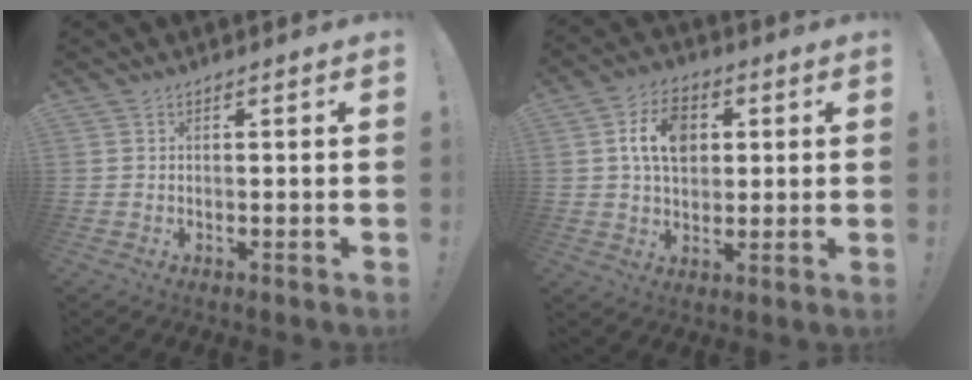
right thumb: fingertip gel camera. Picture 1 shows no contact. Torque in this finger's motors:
{"motor_torque": [0.59, 0.59, 0.05, 0.05, 0.17]}